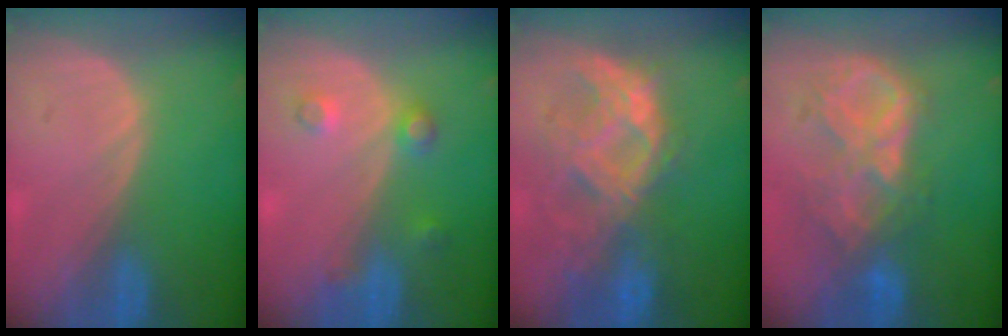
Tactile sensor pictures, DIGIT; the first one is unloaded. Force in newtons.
{"total": 3.5, "press": 3.3, "slide": 1.2}
{"total": 9.6, "press": 8.9, "slide": 3.8}
{"total": 9.1, "press": 7.9, "slide": 4.5}